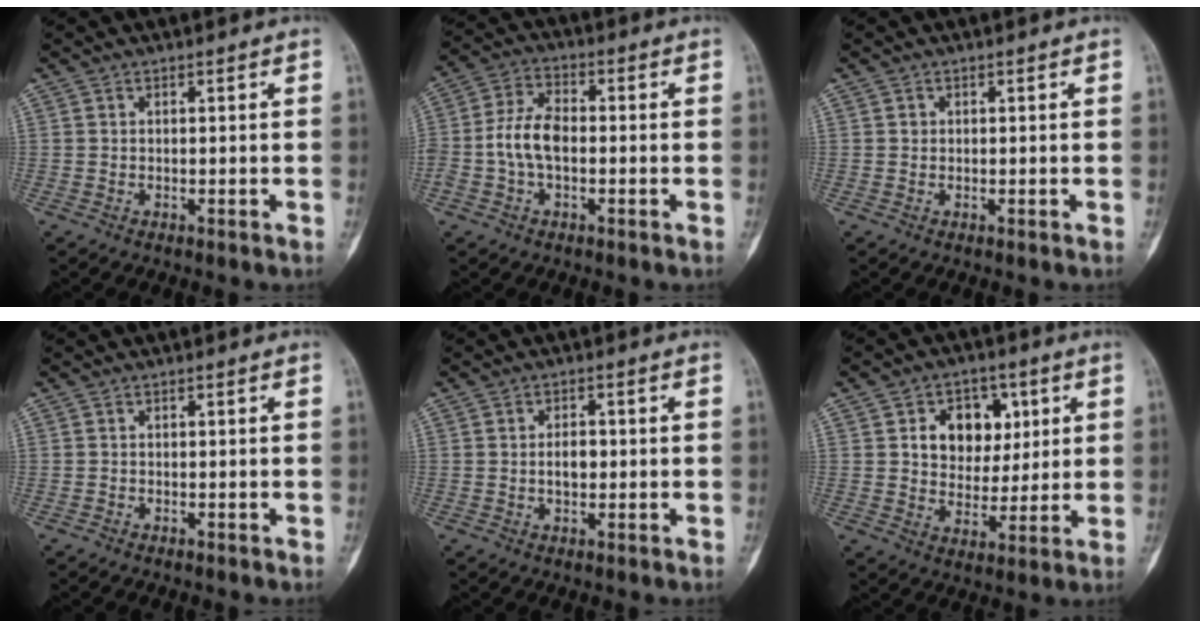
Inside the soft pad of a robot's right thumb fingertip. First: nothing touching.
{"total": 8.0, "force": [-1.2, 4.8, 6.3], "torque": [-0.131, 0.026, -0.029]}
{"total": 0.5, "force": [0.1, 0.5, 0.1], "torque": [0.002, 0.002, 0.002]}
{"total": 0.0}
{"total": 3.0, "force": [-0.1, 1.8, 2.4], "torque": [-0.033, 0.003, -0.003]}
{"total": 10.9, "force": [3.2, 8.4, 6.2], "torque": [-0.043, -0.008, 0.053]}